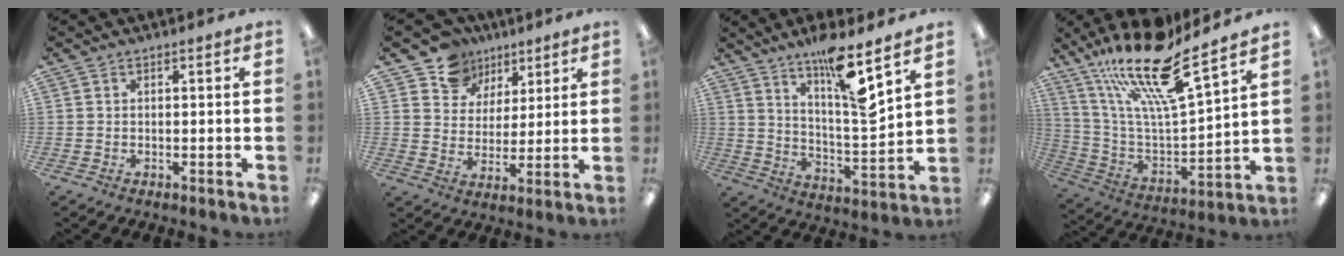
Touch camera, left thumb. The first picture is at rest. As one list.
[{"total": 10.5, "force": [7.3, 7.6, 0.9], "torque": [-0.036, -0.059, 0.141]}, {"total": 14.0, "force": [10.5, 1.3, 9.2], "torque": [-0.158, -0.071, 0.169]}, {"total": 21.7, "force": [16.4, 4.8, 13.4], "torque": [-0.250, -0.113, 0.273]}]